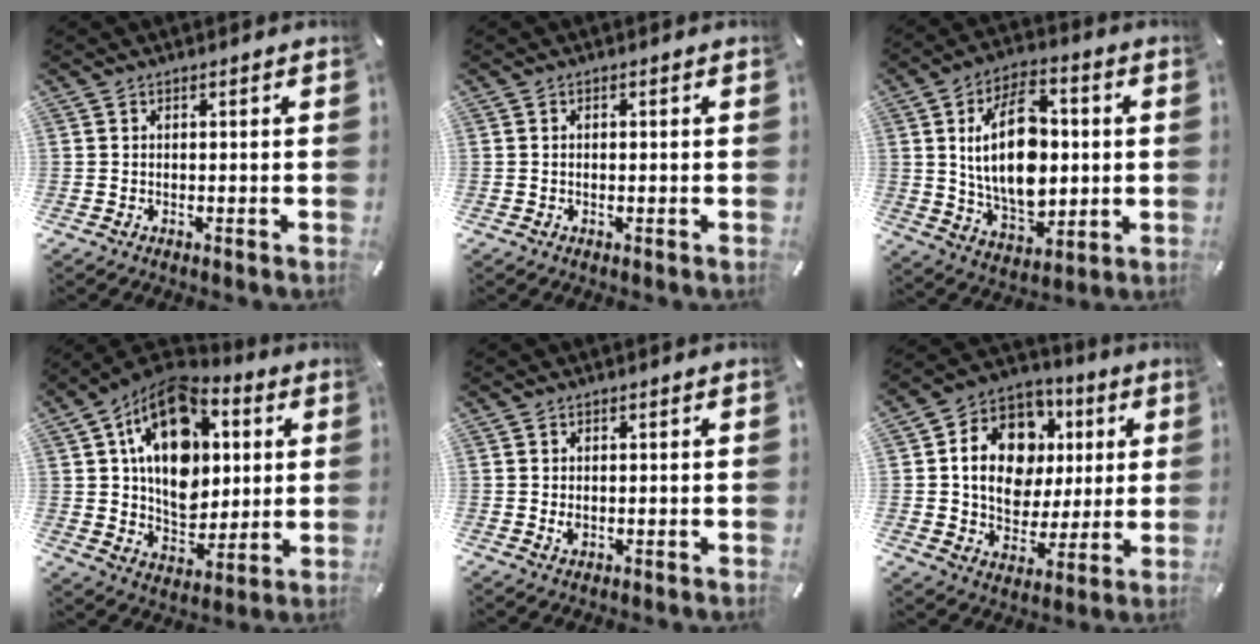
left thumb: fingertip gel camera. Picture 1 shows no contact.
{"total": 0.8, "force": [-0.1, 0.4, 0.7], "torque": [-0.014, 0.000, -0.002]}
{"total": 18.9, "force": [1.6, 12.0, 14.5], "torque": [-0.278, 0.000, 0.021]}
{"total": 19.8, "force": [6.4, 14.4, 12.1], "torque": [-0.205, -0.038, 0.114]}
{"total": 1.3, "force": [0.1, 0.9, 0.9], "torque": [-0.018, 0.003, 0.002]}
{"total": 15.4, "force": [3.3, 12.5, 8.4], "torque": [-0.152, -0.012, 0.066]}